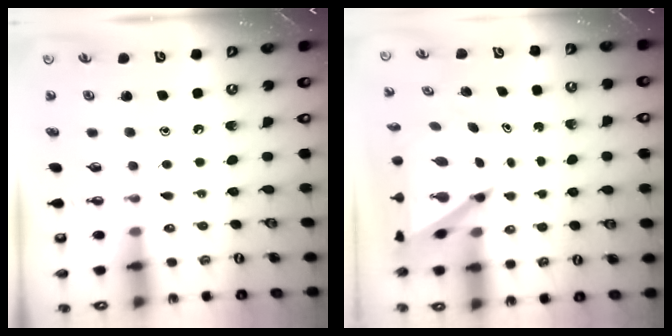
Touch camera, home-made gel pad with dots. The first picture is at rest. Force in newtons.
{"total": 6.8, "press": 6.8, "slide": 0.5}